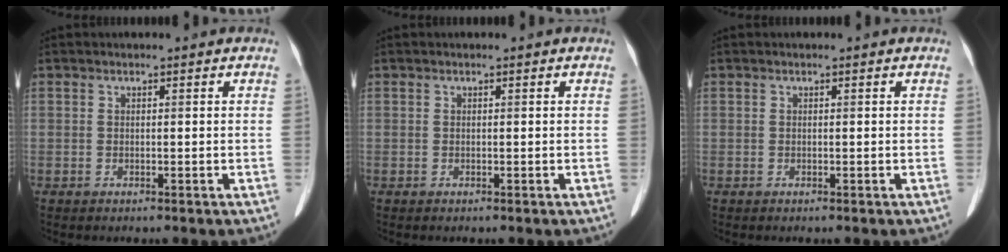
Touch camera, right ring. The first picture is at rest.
{"total": 0.0}
{"total": 0.0}